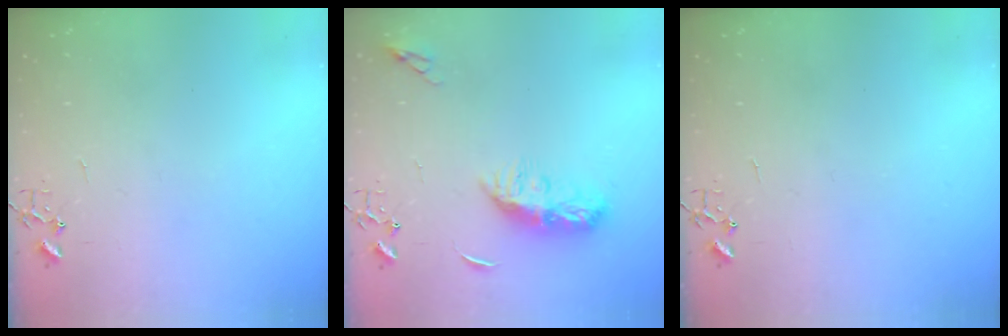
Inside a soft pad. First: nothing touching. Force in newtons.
{"total": 9.8, "press": 9.8, "slide": 0.5}
{"total": 0.0}